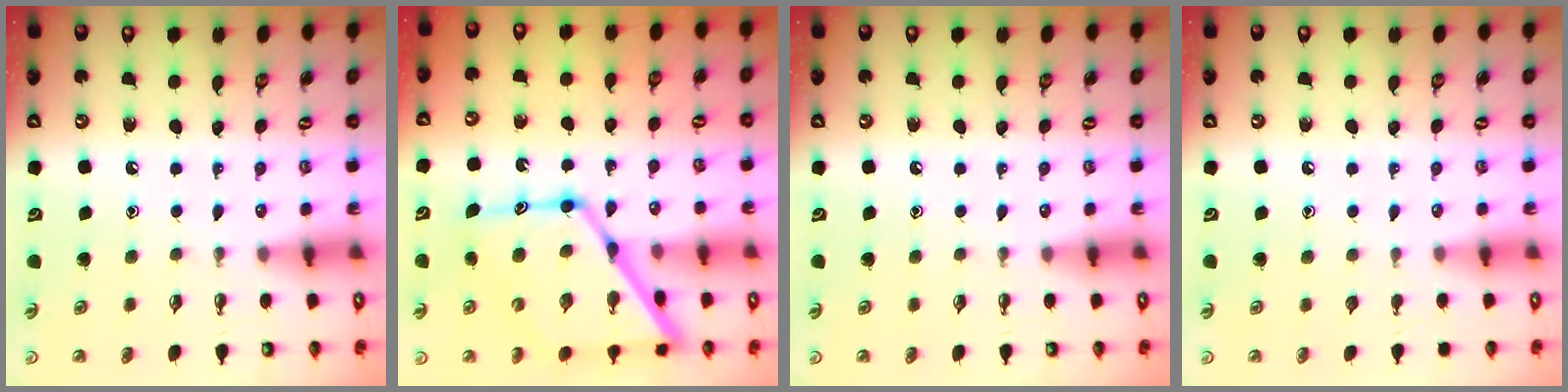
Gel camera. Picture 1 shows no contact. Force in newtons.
{"total": 20.1, "press": 20.0, "slide": 1.9}
{"total": 0.0}
{"total": 0.0}